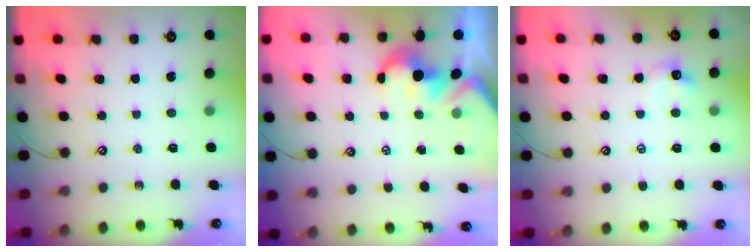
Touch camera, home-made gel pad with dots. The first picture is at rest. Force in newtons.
{"total": 1.7, "press": 1.4, "slide": 1.0}
{"total": 1.0, "press": 0.9, "slide": 0.5}